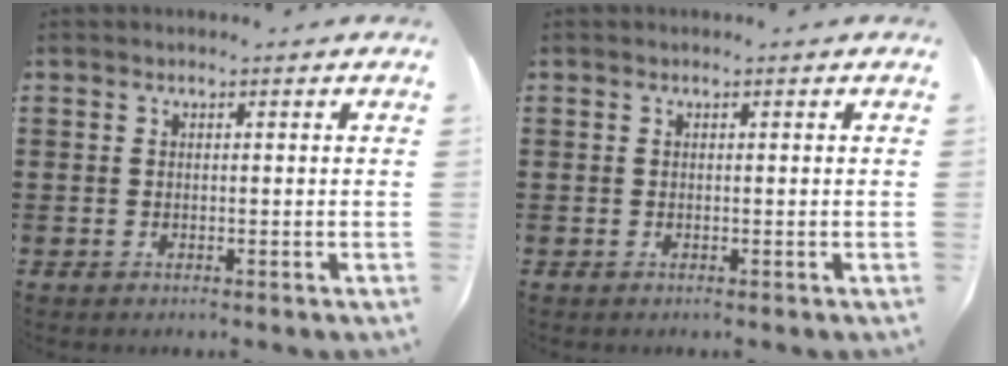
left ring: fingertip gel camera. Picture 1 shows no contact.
{"total": 0.0}